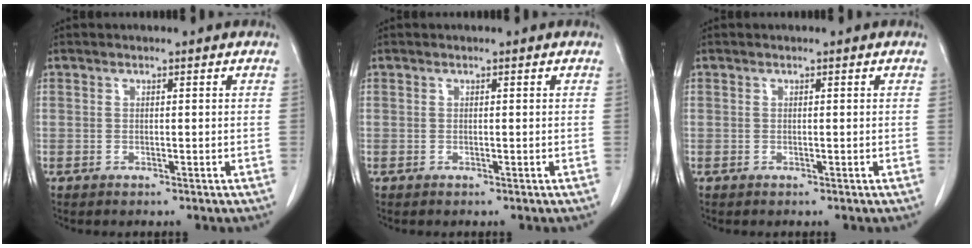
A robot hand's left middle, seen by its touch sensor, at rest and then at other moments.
{"total": 0.0}
{"total": 0.0}